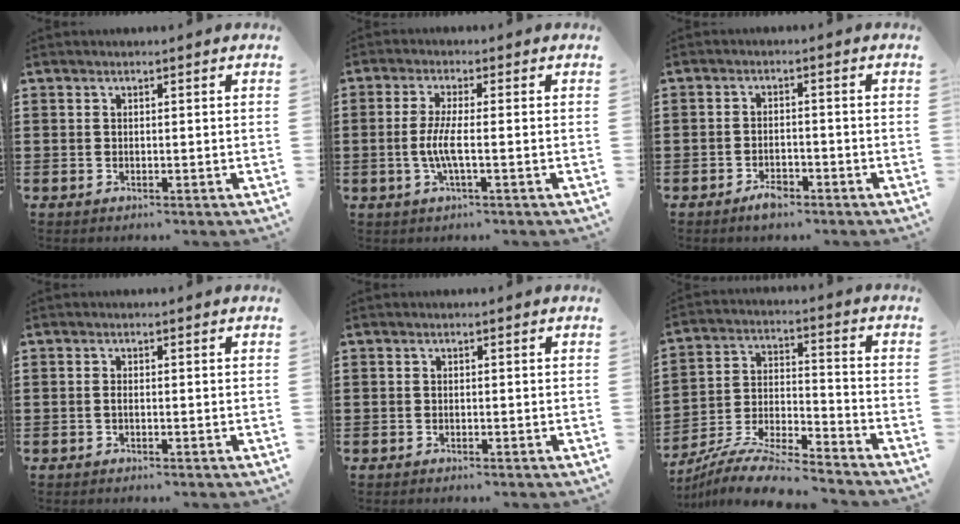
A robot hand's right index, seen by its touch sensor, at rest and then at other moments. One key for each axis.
{"total": 4.7, "fx": -0.9, "fy": 0.6, "fz": 4.5, "tx": -0.103, "ty": -0.008, "tz": -0.027}
{"total": 2.6, "fx": -1.8, "fy": 1.1, "fz": 1.5, "tx": -0.027, "ty": 0.004, "tz": -0.035}
{"total": 0.7, "fx": -0.3, "fy": 0.0, "fz": 0.6, "tx": -0.015, "ty": -0.005, "tz": -0.004}
{"total": 0.0}
{"total": 9.5, "fx": -8.9, "fy": 0.7, "fz": 3.3, "tx": -0.066, "ty": 0.010, "tz": -0.179}